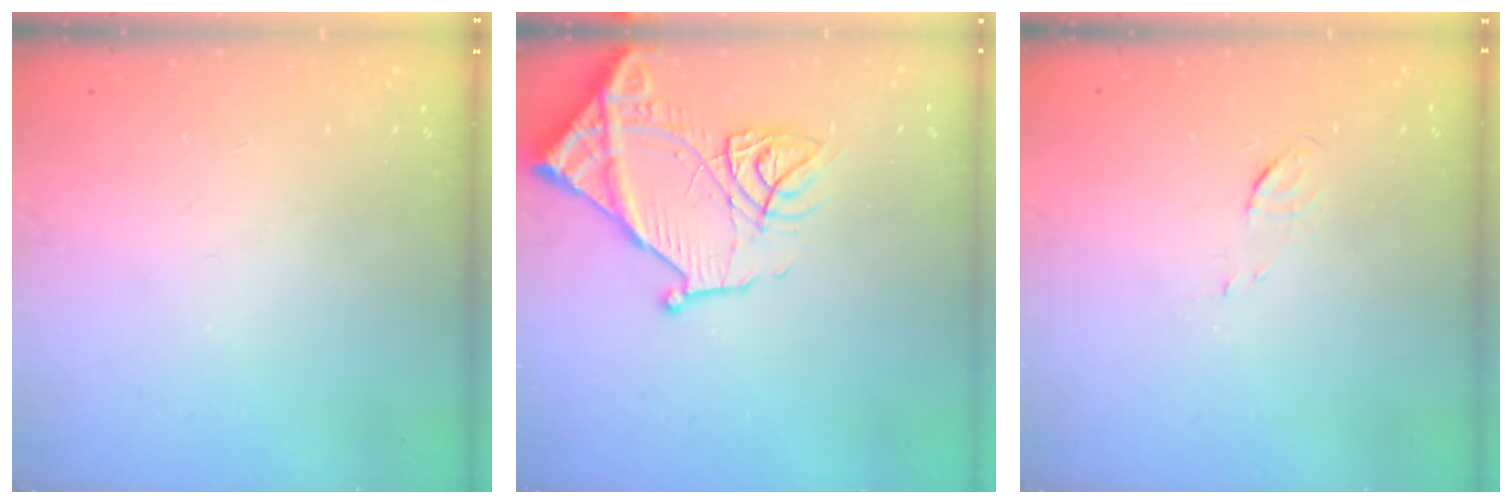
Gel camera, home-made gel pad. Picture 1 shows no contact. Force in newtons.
{"total": 17.7, "press": 17.6, "slide": 1.7}
{"total": 3.3, "press": 3.3, "slide": 0.3}